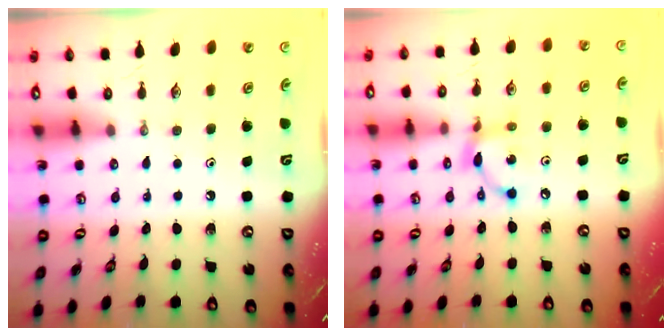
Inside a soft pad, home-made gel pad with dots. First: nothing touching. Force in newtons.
{"total": 8.3, "press": 8.3, "slide": 0.2}